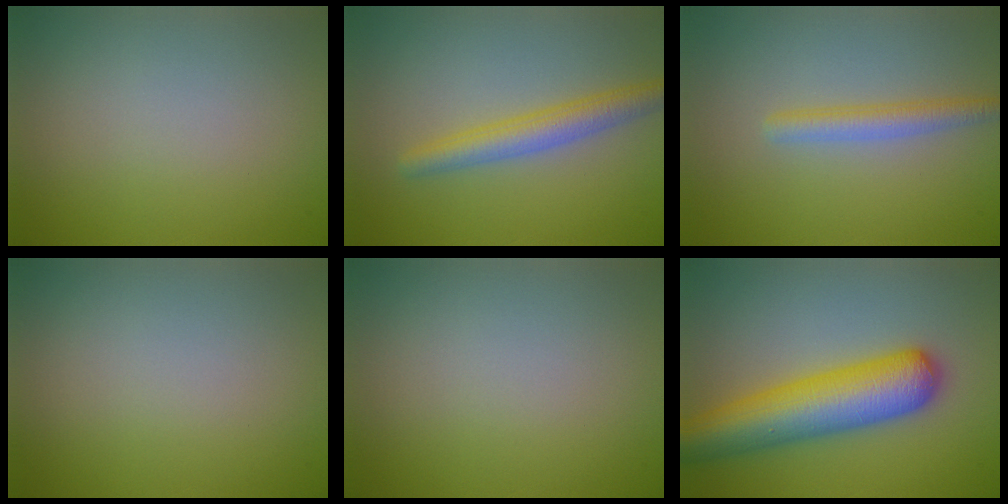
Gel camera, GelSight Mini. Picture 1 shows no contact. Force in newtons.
{"total": 3.3, "press": 3.3, "slide": 0.0}
{"total": 2.3, "press": 2.3, "slide": 0.1}
{"total": 0.0}
{"total": 0.0}
{"total": 8.2, "press": 8.1, "slide": 0.3}